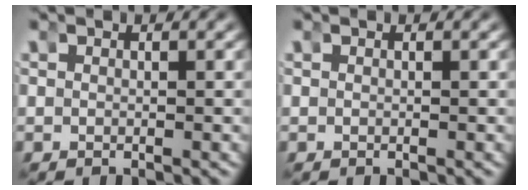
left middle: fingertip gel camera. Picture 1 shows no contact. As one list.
[{"total": 0.0}]